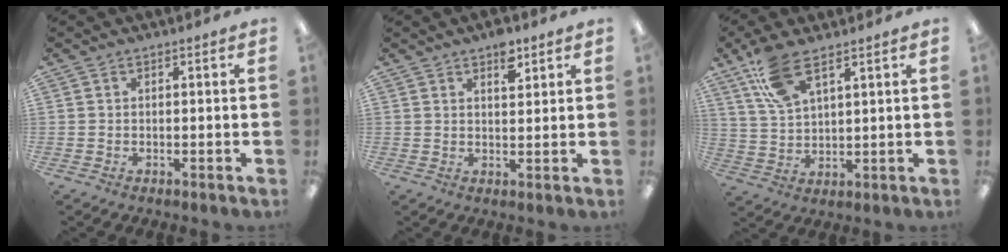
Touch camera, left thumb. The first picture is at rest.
{"total": 5.1, "force": [3.4, 2.4, 2.9], "torque": [-0.023, -0.021, 0.053]}
{"total": 10.1, "force": [6.7, 4.0, 6.4], "torque": [-0.130, -0.017, 0.126]}